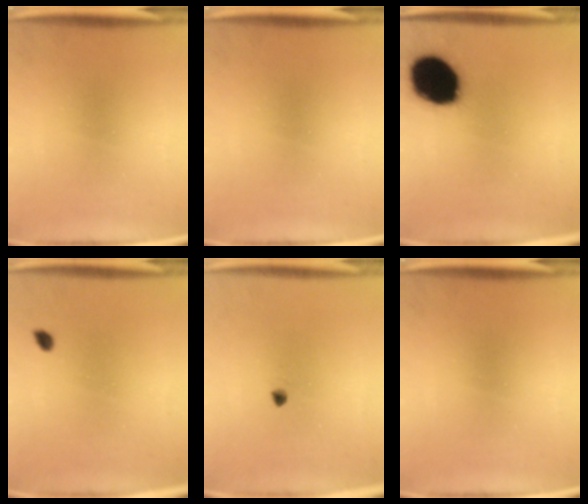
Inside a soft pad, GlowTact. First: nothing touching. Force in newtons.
{"total": 0.0}
{"total": 18.3}
{"total": 0.9}
{"total": 1.1}
{"total": 0.0}